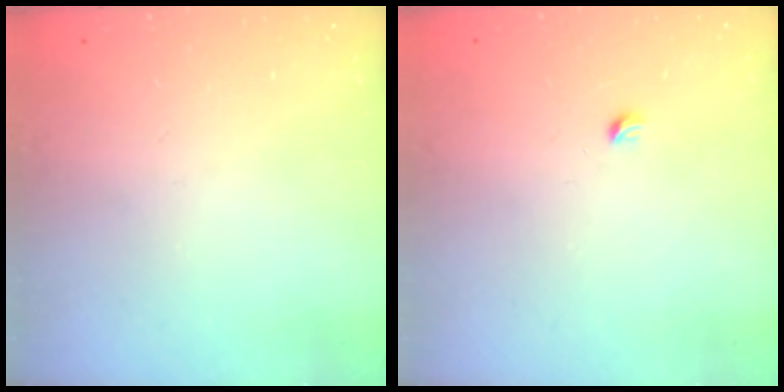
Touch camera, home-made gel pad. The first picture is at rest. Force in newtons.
{"total": 2.9, "press": 2.9, "slide": 0.4}